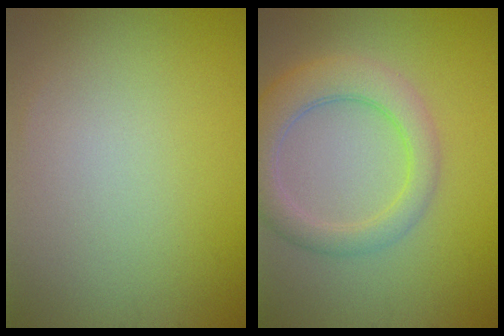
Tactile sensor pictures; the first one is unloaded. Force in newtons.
{"total": 4.9, "press": 4.9, "slide": 0.4}